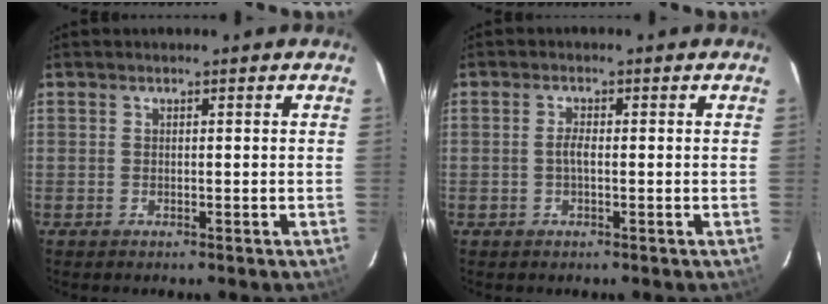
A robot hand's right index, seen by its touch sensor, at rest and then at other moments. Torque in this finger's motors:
{"motor_torque": [0.10, 0.05, 0.18, 0.05]}